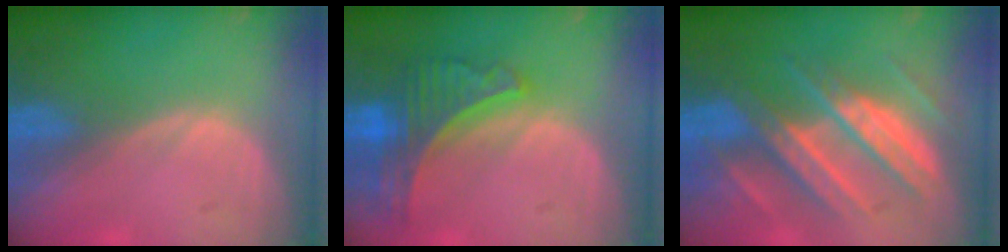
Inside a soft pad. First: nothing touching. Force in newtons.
{"total": 7.9, "press": 7.0, "slide": 3.7}
{"total": 10.2, "press": 10.2, "slide": 1.0}